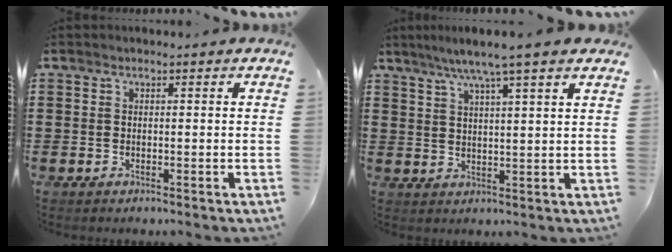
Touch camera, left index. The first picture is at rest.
{"total": 5.9, "force": [4.4, -0.6, 3.9], "torque": [-0.087, -0.011, 0.074]}